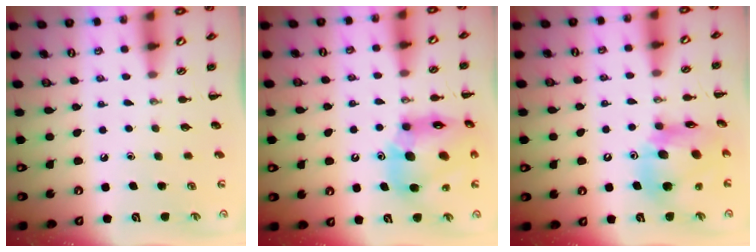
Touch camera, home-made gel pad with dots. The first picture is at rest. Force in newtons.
{"total": 17.3, "press": 16.6, "slide": 4.9}
{"total": 14.8, "press": 14.1, "slide": 4.3}